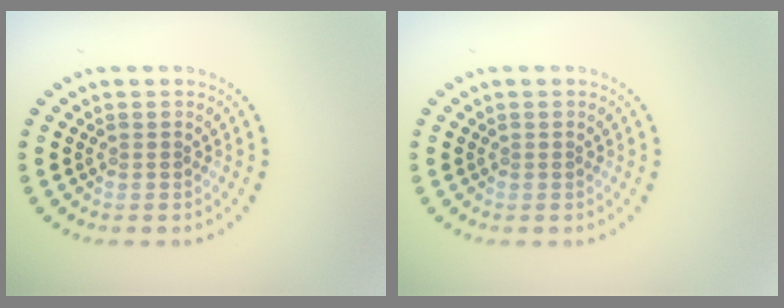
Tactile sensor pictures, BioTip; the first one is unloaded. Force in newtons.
{"total": 0.0}